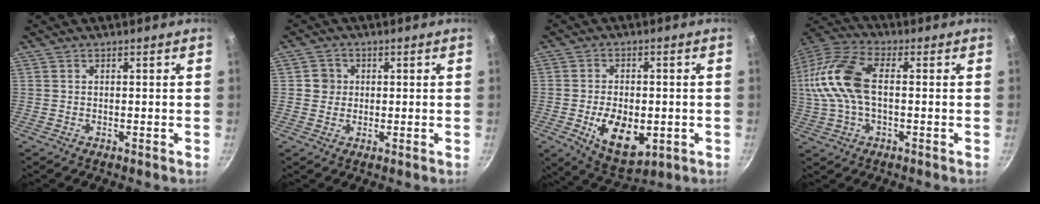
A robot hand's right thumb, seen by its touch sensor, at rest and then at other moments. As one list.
[{"total": 3.1, "force": [0.3, 3.1, 0.7], "torque": [0.010, 0.006, 0.000]}, {"total": 11.9, "force": [-2.8, 7.1, 9.1], "torque": [-0.128, -0.005, -0.031]}, {"total": 16.0, "force": [0.9, 8.9, 13.3], "torque": [-0.278, 0.027, 0.002]}]